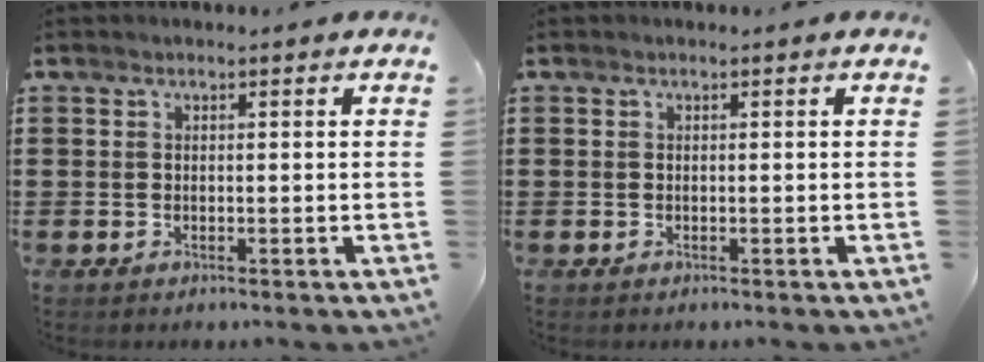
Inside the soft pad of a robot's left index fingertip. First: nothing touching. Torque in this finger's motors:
{"motor_torque": [0.00, 0.00, -0.01, 0.01]}